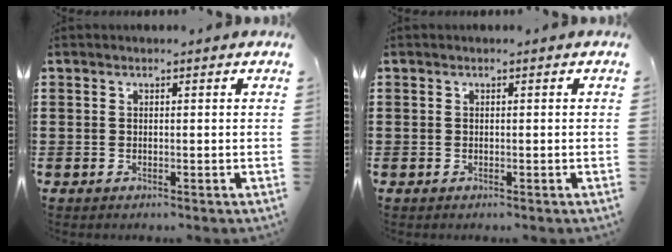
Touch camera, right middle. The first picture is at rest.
{"total": 0.0}